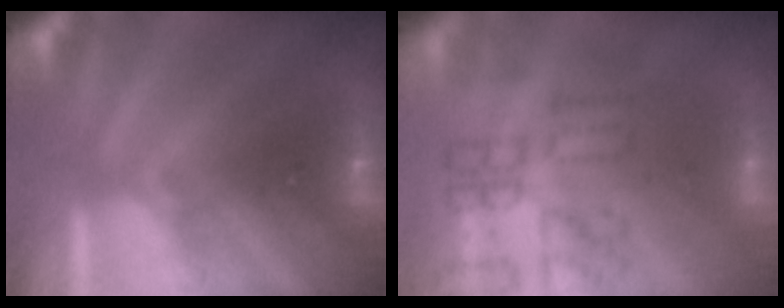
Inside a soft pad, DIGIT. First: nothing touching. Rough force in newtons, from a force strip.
{"total": 4.9}